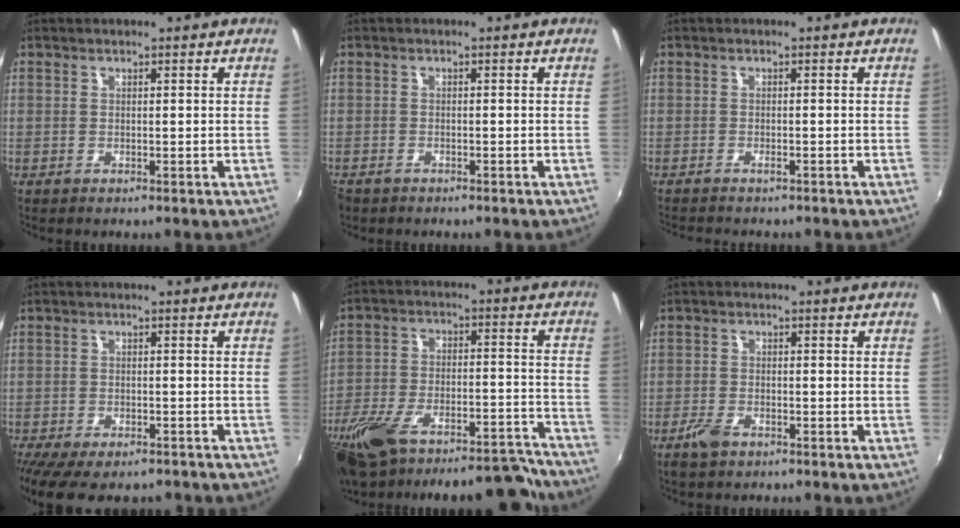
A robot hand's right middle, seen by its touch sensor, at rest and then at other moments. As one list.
[{"total": 2.3, "force": [-1.8, 1.1, 0.8], "torque": [-0.023, -0.007, -0.032]}, {"total": 2.5, "force": [-2.3, 0.5, 1.0], "torque": [-0.030, -0.008, -0.038]}, {"total": 10.6, "force": [-8.4, 3.5, 5.6], "torque": [-0.125, -0.037, -0.132]}, {"total": 22.3, "force": [-19.0, 5.7, 10.3], "torque": [-0.198, -0.013, -0.283]}, {"total": 3.7, "force": [-2.6, 1.6, 2.2], "torque": [-0.059, -0.004, -0.051]}]